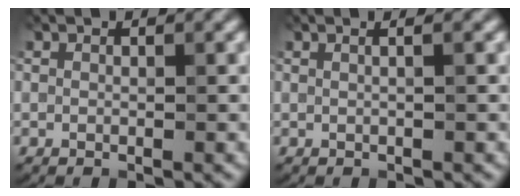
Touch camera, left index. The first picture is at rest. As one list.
[{"total": 1.3, "force": [0.4, 0.3, 1.2], "torque": [-0.014, 0.001, -0.003]}]